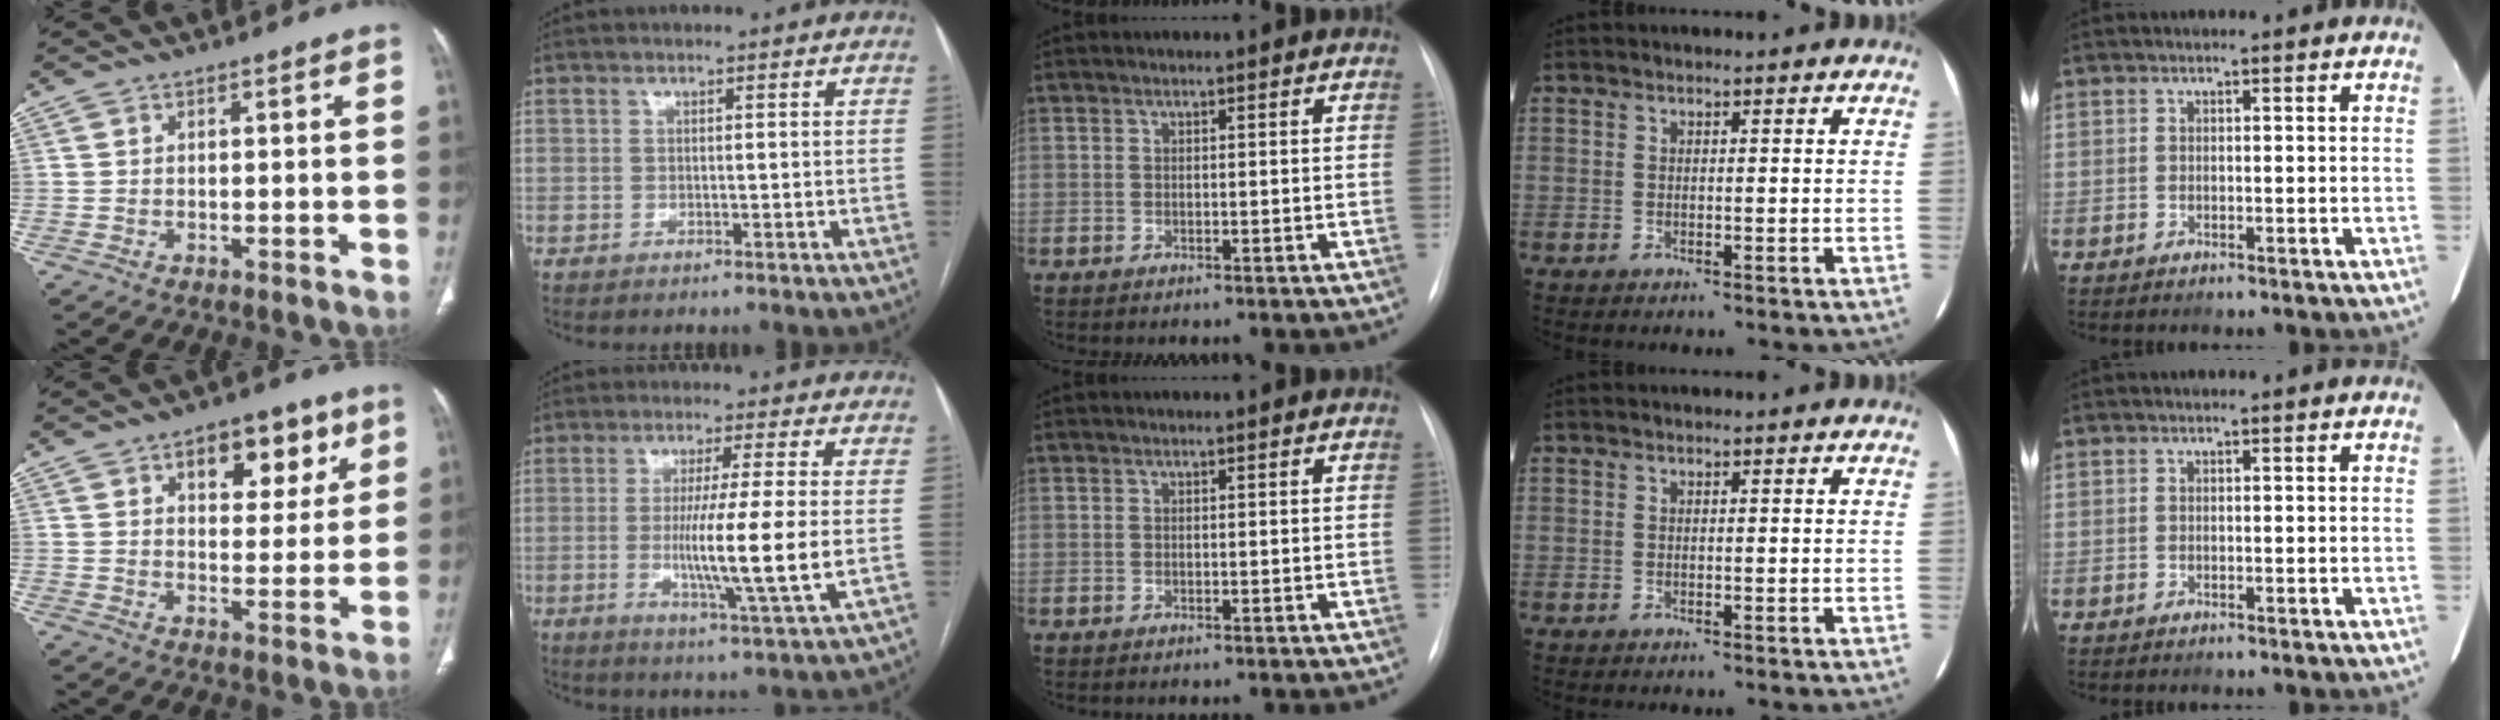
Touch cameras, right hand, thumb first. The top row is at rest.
{"thumb": {"total": 11.6, "force": [5.7, 6.6, 7.6], "torque": [-0.061, -0.020, 0.079]}, "index": {"total": 11.5, "force": [-1.1, -1.1, 11.4], "torque": [-0.206, -0.031, -0.023]}}